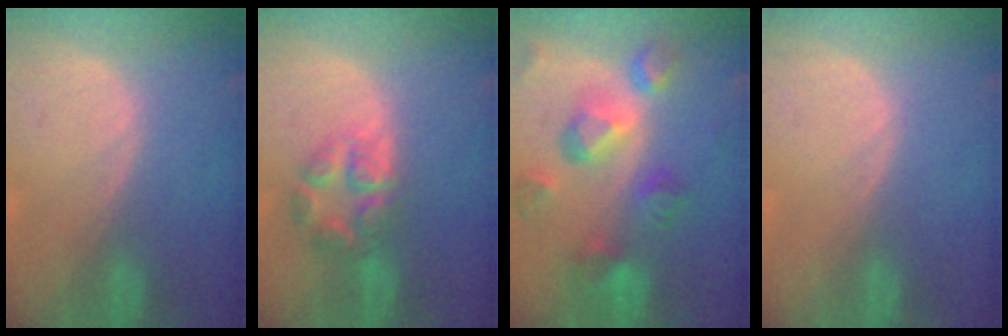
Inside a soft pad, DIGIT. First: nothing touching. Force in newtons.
{"total": 6.3, "press": 6.3, "slide": 0.1}
{"total": 10.4, "press": 9.3, "slide": 4.6}
{"total": 0.0}